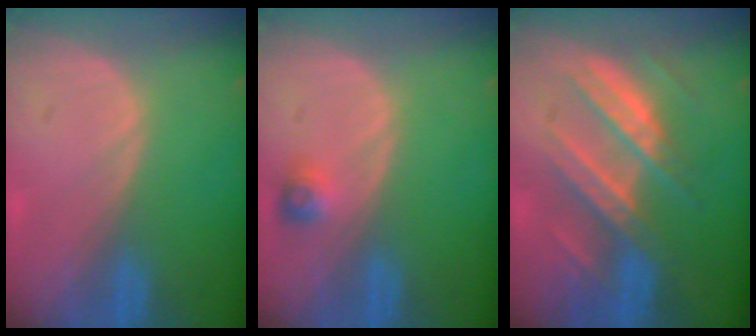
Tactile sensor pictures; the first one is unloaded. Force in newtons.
{"total": 2.5, "press": 2.3, "slide": 1.0}
{"total": 8.1, "press": 8.1, "slide": 0.4}